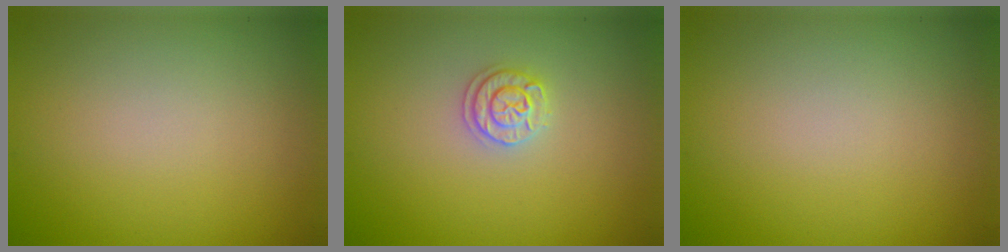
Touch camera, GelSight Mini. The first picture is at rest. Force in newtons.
{"total": 1.8, "press": 1.7, "slide": 0.3}
{"total": 0.0}